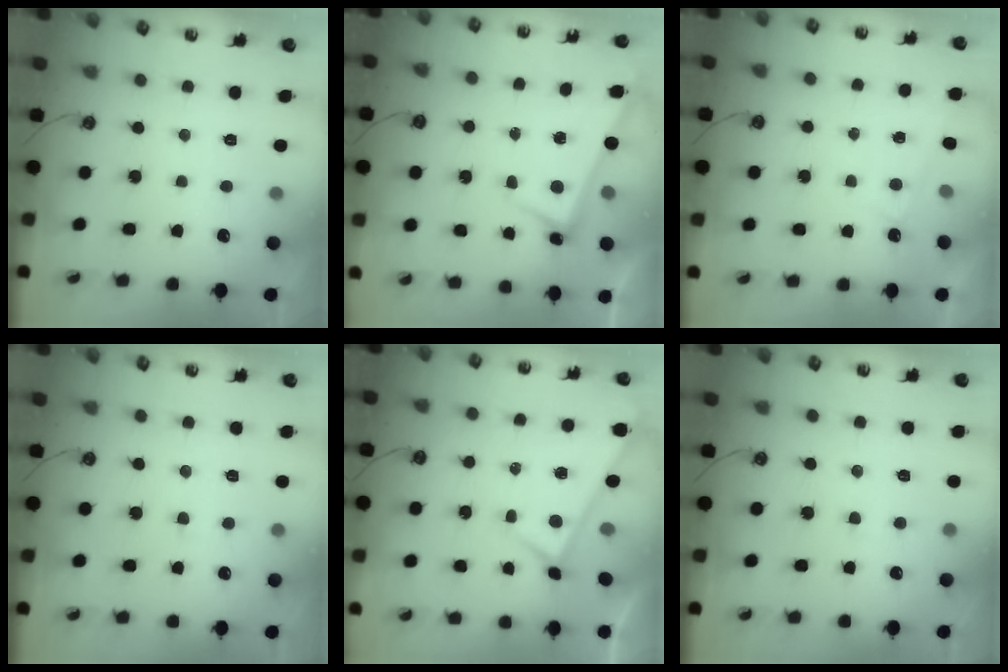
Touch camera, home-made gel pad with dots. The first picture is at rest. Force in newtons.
{"total": 2.7, "press": 2.7, "slide": 0.4}
{"total": 0.9, "press": 0.9, "slide": 0.1}
{"total": 2.4, "press": 2.3, "slide": 0.7}
{"total": 0.0}
{"total": 2.7, "press": 2.7, "slide": 0.5}